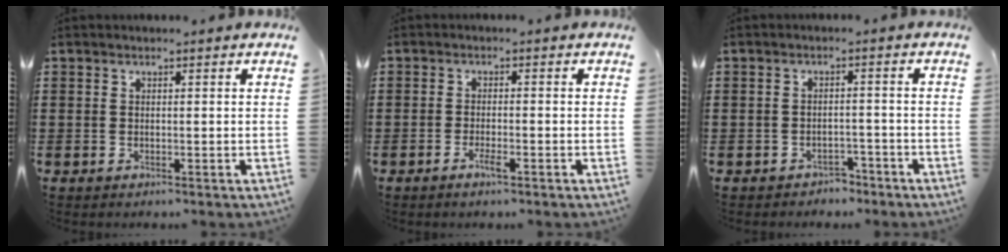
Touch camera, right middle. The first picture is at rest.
{"total": 2.2, "force": [-1.3, 0.3, 1.7], "torque": [-0.037, -0.003, -0.026]}
{"total": 2.3, "force": [-2.2, 0.6, -0.1], "torque": [-0.007, 0.003, -0.049]}